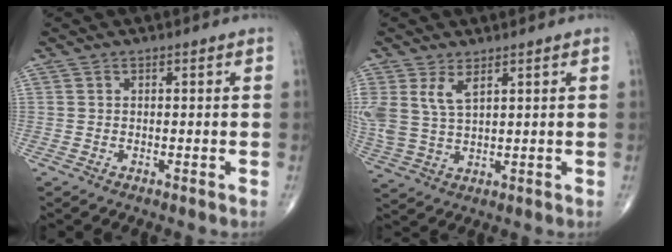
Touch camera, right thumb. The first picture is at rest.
{"total": 7.0, "force": [3.3, 3.3, 5.3], "torque": [-0.122, -0.008, 0.075]}